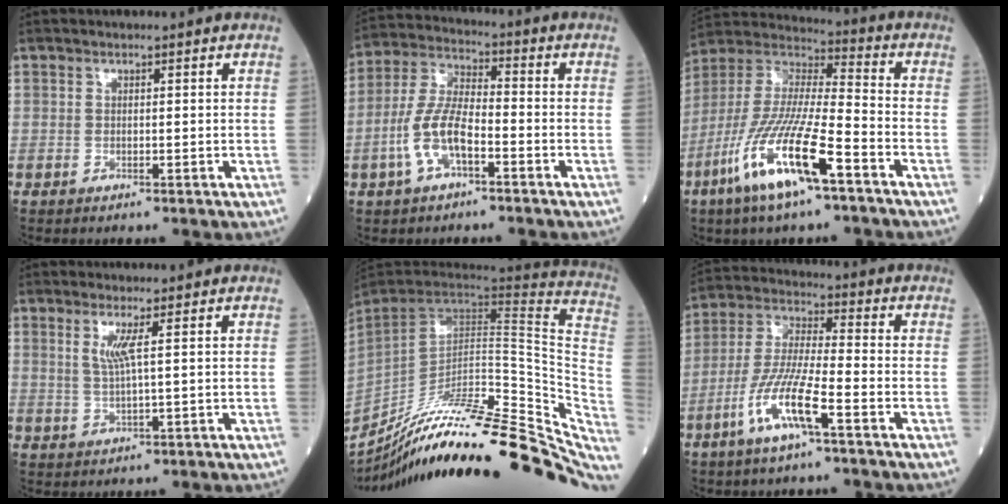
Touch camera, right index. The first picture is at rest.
{"total": 9.0, "force": [-3.3, 3.1, 7.7], "torque": [-0.177, 0.010, -0.064]}
{"total": 17.0, "force": [-8.5, 2.3, 14.5], "torque": [-0.315, -0.029, -0.160]}
{"total": 2.9, "force": [1.2, -0.5, 2.6], "torque": [-0.059, -0.006, 0.026]}
{"total": 34.6, "force": [-27.2, 6.2, 20.5], "torque": [-0.227, -0.027, -0.382]}
{"total": 10.3, "force": [-5.0, 0.8, 9.0], "torque": [-0.192, -0.005, -0.098]}